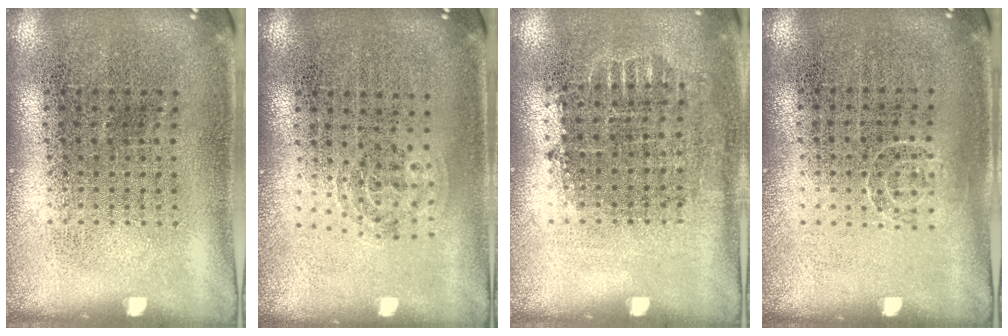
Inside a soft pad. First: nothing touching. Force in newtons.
{"total": 1.0, "press": 0.6, "slide": 0.8}
{"total": 0.7, "press": 0.7, "slide": 0.2}
{"total": 0.6, "press": 0.4, "slide": 0.4}